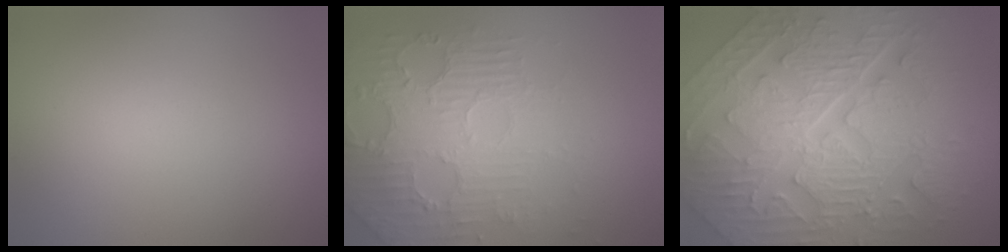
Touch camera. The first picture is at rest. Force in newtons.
{"total": 6.1, "press": 3.8, "slide": 4.8}
{"total": 11.7, "press": 7.9, "slide": 8.6}